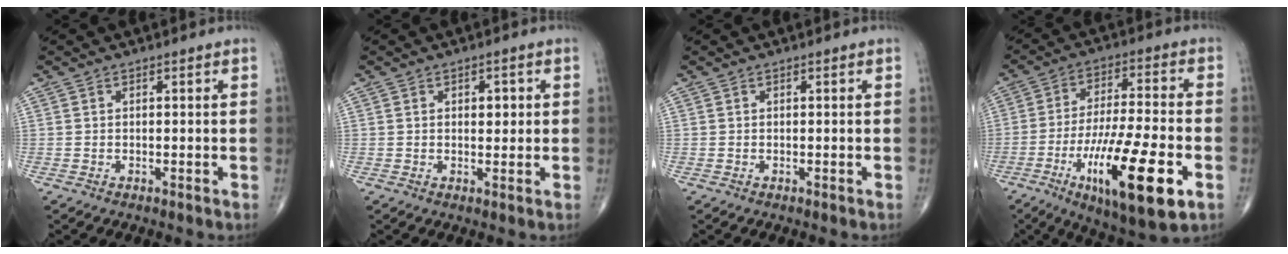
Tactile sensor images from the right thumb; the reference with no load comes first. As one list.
[{"total": 4.1, "force": [1.0, 2.4, 3.2], "torque": [-0.022, -0.003, 0.011]}, {"total": 0.0}, {"total": 20.7, "force": [-7.8, 5.2, 18.4], "torque": [-0.328, 0.005, -0.121]}]